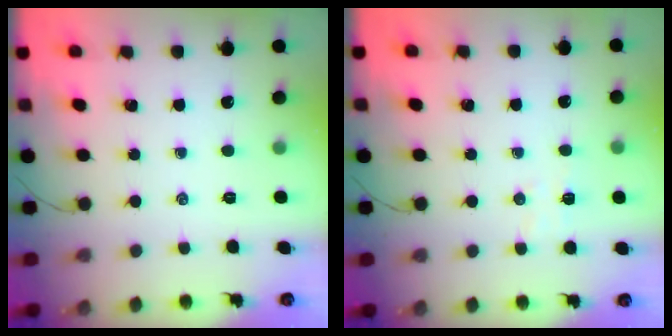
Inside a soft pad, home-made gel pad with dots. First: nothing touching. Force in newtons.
{"total": 4.0, "press": 3.9, "slide": 0.6}